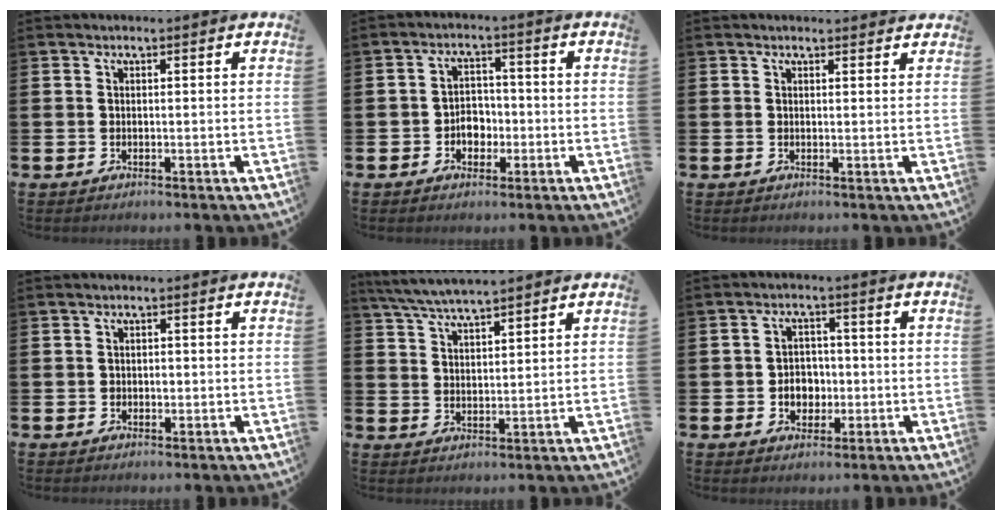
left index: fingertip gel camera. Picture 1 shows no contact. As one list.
[{"total": 3.5, "force": [-1.3, 2.7, 1.7], "torque": [-0.026, 0.002, -0.031]}, {"total": 0.9, "force": [0.9, 0.2, 0.2], "torque": [0.010, -0.003, 0.014]}, {"total": 1.0, "force": [-0.1, 0.8, 0.5], "torque": [0.002, 0.000, -0.006]}, {"total": 5.2, "force": [5.0, 0.2, 1.5], "torque": [-0.045, -0.019, 0.090]}, {"total": 3.7, "force": [-0.7, 3.2, 1.6], "torque": [-0.020, -0.002, -0.023]}]